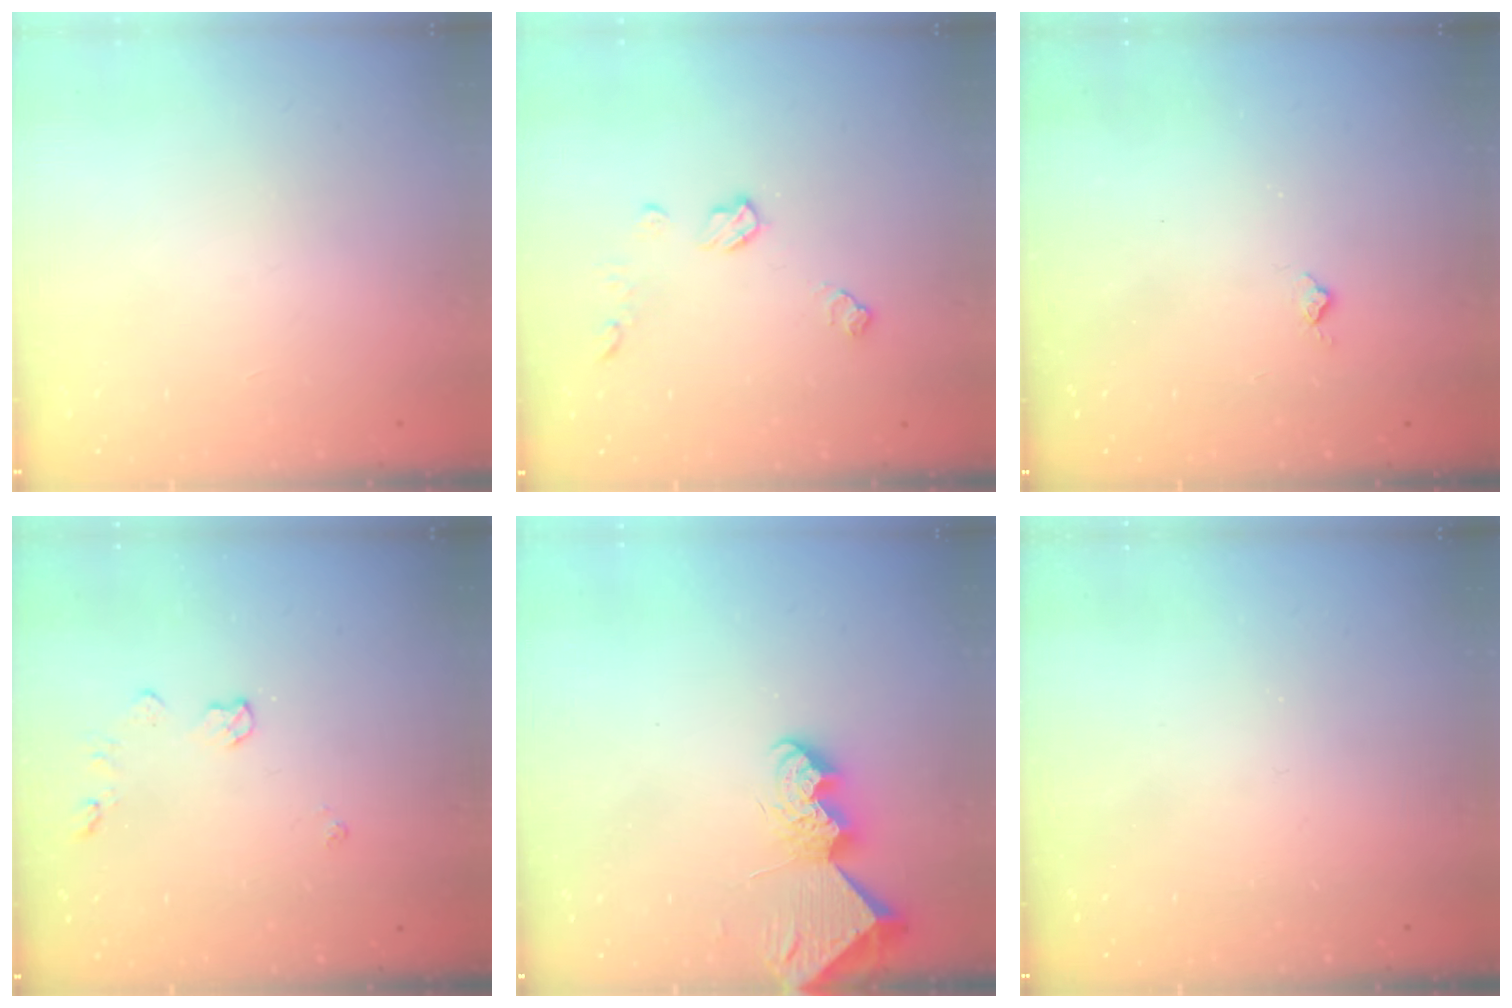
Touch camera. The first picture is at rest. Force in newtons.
{"total": 7.4, "press": 7.4, "slide": 0.5}
{"total": 3.3, "press": 3.3, "slide": 0.4}
{"total": 5.2, "press": 5.1, "slide": 0.8}
{"total": 8.4, "press": 8.4, "slide": 0.8}
{"total": 0.0}